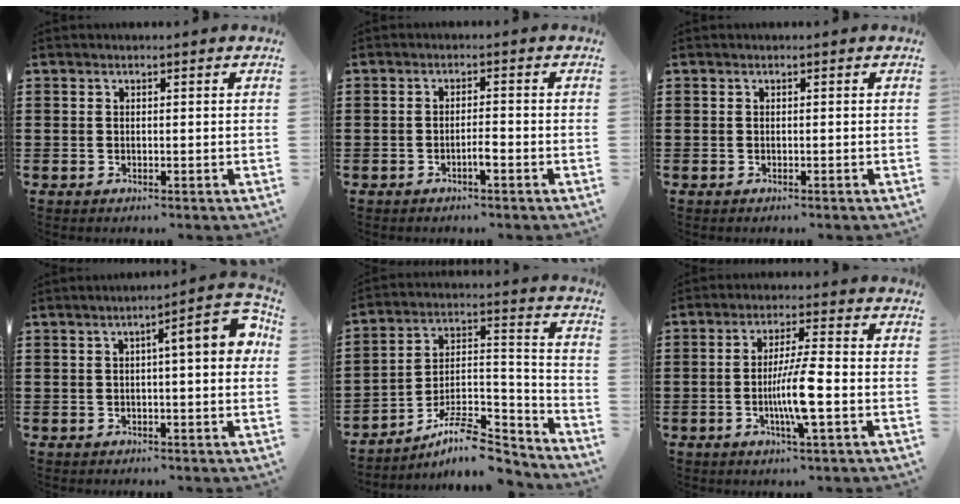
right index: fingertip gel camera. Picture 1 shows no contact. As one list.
[{"total": 2.2, "force": [-1.2, 0.3, 1.8], "torque": [-0.033, 0.000, -0.021]}, {"total": 0.0}, {"total": 7.3, "force": [1.1, 1.5, 7.1], "torque": [-0.100, -0.006, 0.010]}, {"total": 9.6, "force": [-8.0, 2.9, 4.5], "torque": [-0.071, 0.024, -0.151]}, {"total": 7.6, "force": [-1.9, 0.4, 7.4], "torque": [-0.144, -0.015, -0.041]}]